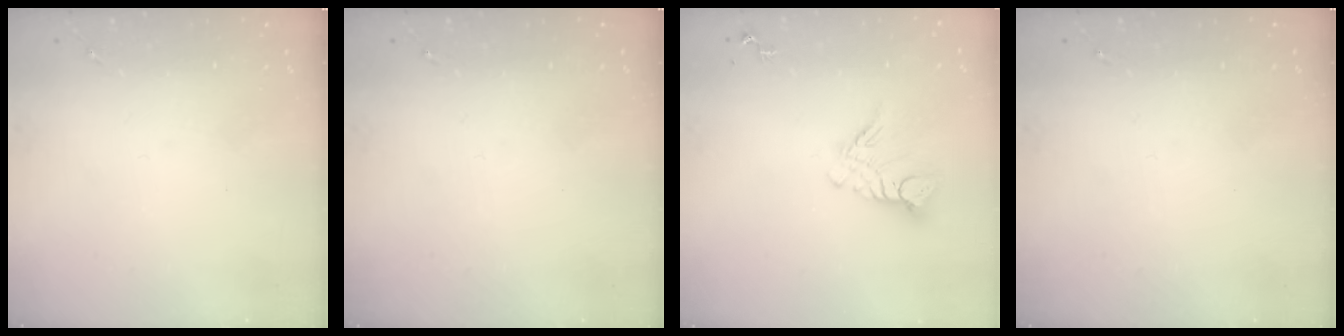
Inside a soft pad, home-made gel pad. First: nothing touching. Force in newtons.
{"total": 0.0}
{"total": 9.8, "press": 9.7, "slide": 0.8}
{"total": 0.0}